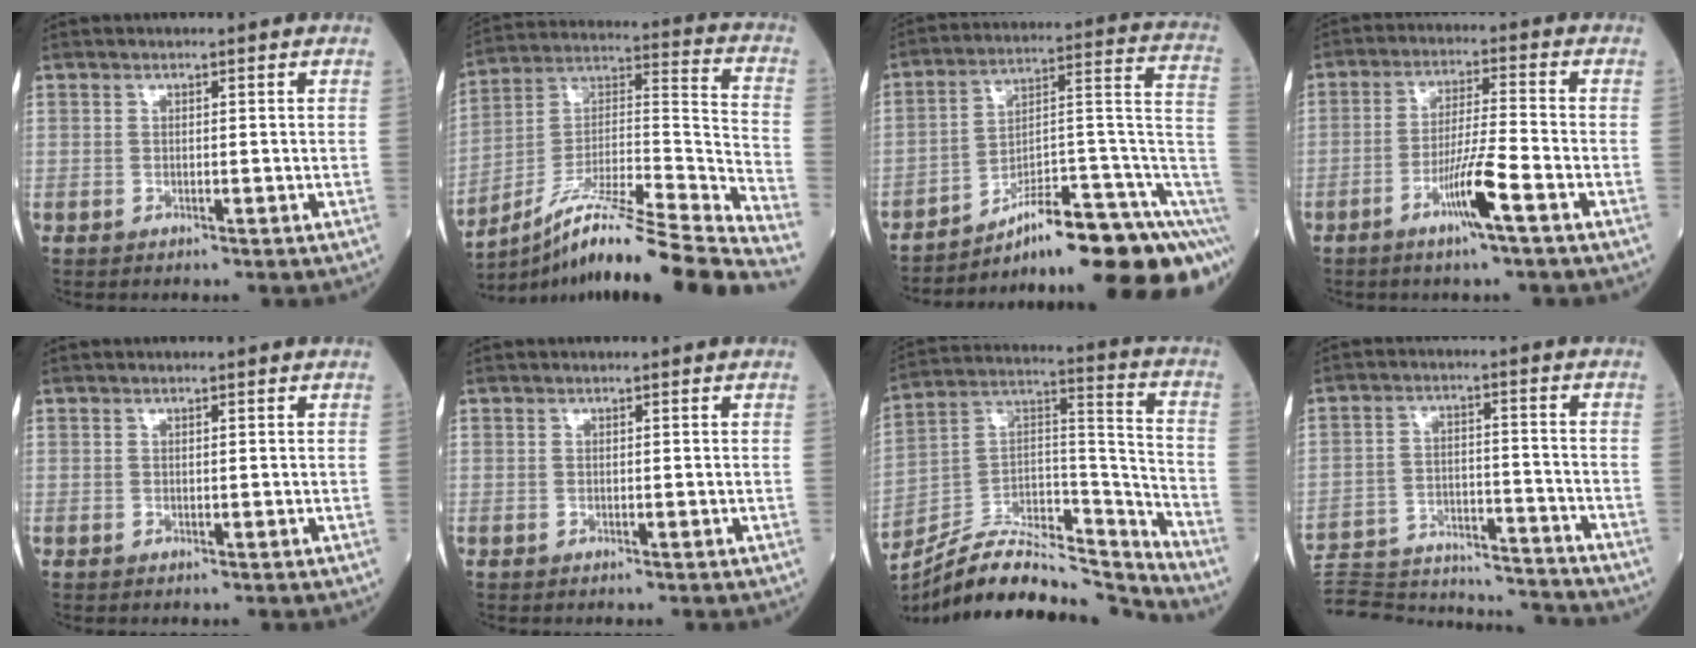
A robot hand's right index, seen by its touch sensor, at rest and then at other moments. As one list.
[{"total": 27.3, "force": [-22.4, -0.3, 15.6], "torque": [-0.195, -0.007, -0.362]}, {"total": 21.7, "force": [-14.6, 2.4, 15.8], "torque": [-0.130, 0.051, -0.213]}, {"total": 7.4, "force": [-3.8, -0.5, 6.3], "torque": [-0.123, -0.007, -0.072]}, {"total": 0.0}, {"total": 0.0}, {"total": 20.7, "force": [-19.7, 2.7, 6.1], "torque": [-0.113, 0.044, -0.330]}, {"total": 22.2, "force": [-21.4, 2.3, 5.3], "torque": [-0.116, -0.009, -0.310]}]